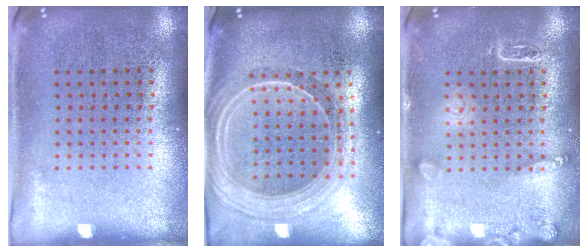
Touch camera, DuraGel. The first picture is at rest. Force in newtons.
{"total": 2.3, "press": 1.9, "slide": 1.3}
{"total": 2.3, "press": 2.2, "slide": 0.3}